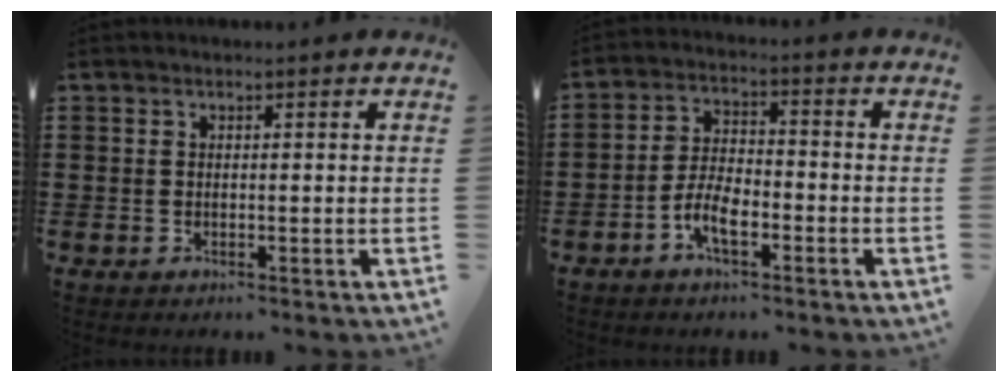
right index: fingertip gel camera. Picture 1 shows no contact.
{"total": 5.4, "force": [-2.9, 2.2, 4.0], "torque": [-0.103, -0.001, -0.063]}